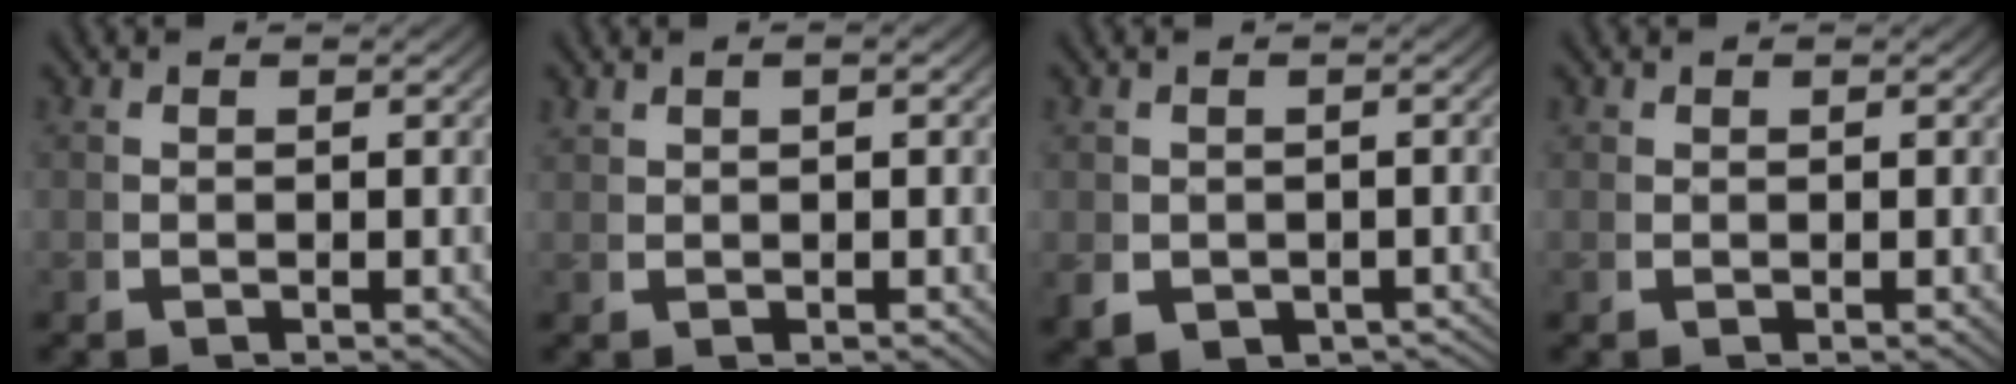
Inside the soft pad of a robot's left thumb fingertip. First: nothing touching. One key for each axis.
{"total": 0.8, "fx": 0.6, "fy": 0.2, "fz": 0.4, "tx": -0.007, "ty": 0.002, "tz": 0.016}
{"total": 4.3, "fx": -1.9, "fy": 3.3, "fz": 1.9, "tx": -0.044, "ty": -0.024, "tz": -0.019}
{"total": 0.6, "fx": 0.3, "fy": 0.5, "fz": 0.1, "tx": -0.004, "ty": -0.006, "tz": 0.009}